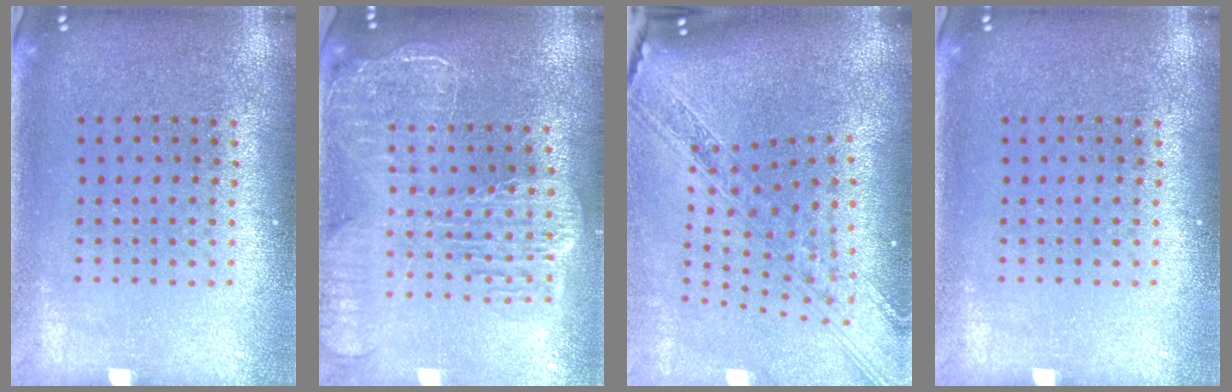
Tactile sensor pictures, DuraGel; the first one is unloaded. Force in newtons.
{"total": 2.7, "press": 2.3, "slide": 1.4}
{"total": 3.1, "press": 2.4, "slide": 2.1}
{"total": 0.0}